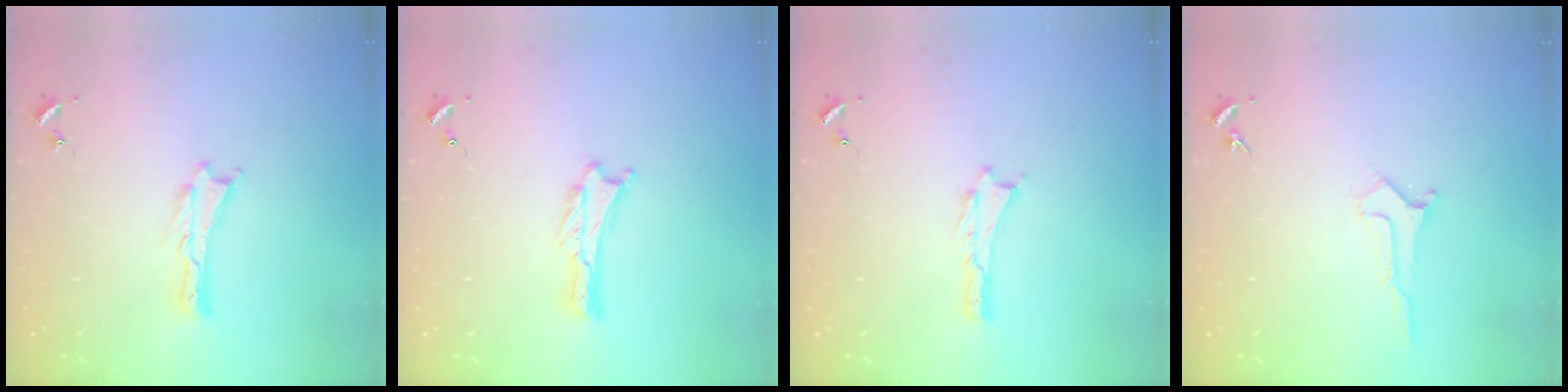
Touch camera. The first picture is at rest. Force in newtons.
{"total": 0.0}
{"total": 0.0}
{"total": 1.0, "press": 1.0, "slide": 0.0}